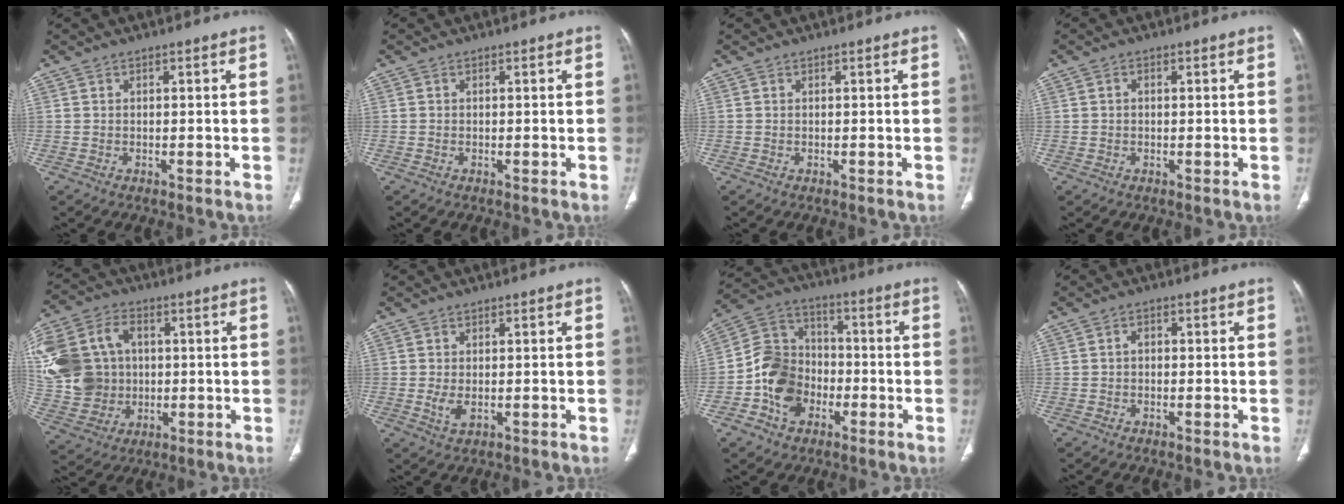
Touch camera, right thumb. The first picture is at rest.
{"total": 0.0}
{"total": 0.0}
{"total": 0.8, "force": [0.1, 0.6, 0.5], "torque": [-0.008, 0.003, 0.000]}
{"total": 19.8, "force": [2.2, 16.4, 10.9], "torque": [-0.232, 0.026, 0.054]}
{"total": 2.4, "force": [-0.2, 1.3, 2.1], "torque": [-0.045, -0.008, 0.001]}
{"total": 12.6, "force": [-4.1, 10.0, 6.4], "torque": [-0.088, 0.038, -0.082]}
{"total": 1.6, "force": [-0.1, 1.3, 1.0], "torque": [-0.010, 0.010, -0.005]}